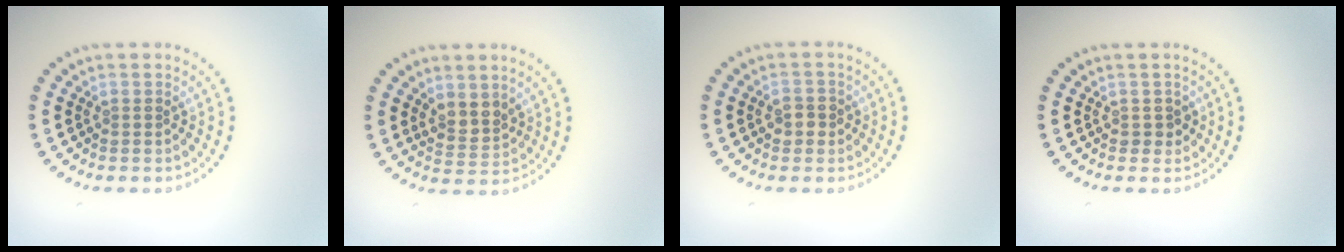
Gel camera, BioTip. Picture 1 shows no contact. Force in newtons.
{"total": 2.3, "press": 1.9, "slide": 1.3}
{"total": 1.8, "press": 1.8, "slide": 0.3}
{"total": 1.1, "press": 1.0, "slide": 0.4}